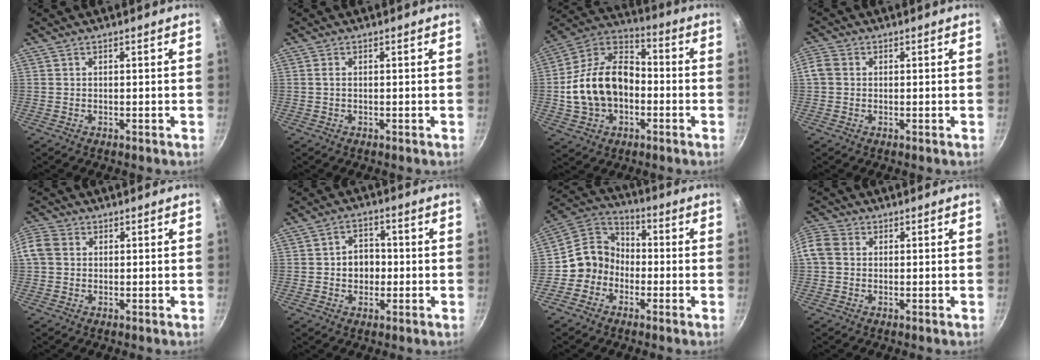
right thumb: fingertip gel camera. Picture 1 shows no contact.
{"total": 0.8, "force": [0.0, 0.4, 0.7], "torque": [-0.014, 0.002, -0.001]}
{"total": 18.1, "force": [-2.5, 12.7, 12.6], "torque": [-0.204, 0.048, -0.054]}
{"total": 3.2, "force": [0.1, 2.7, 1.7], "torque": [-0.034, 0.008, -0.006]}
{"total": 6.2, "force": [0.7, 5.2, 3.3], "torque": [-0.069, 0.013, -0.002]}
{"total": 6.0, "force": [-0.5, 4.8, 3.5], "torque": [-0.021, 0.011, -0.011]}
{"total": 9.1, "force": [-2.8, 8.1, 2.9], "torque": [-0.009, 0.048, -0.071]}
{"total": 9.0, "force": [0.7, 7.6, 4.8], "torque": [-0.116, 0.025, -0.002]}